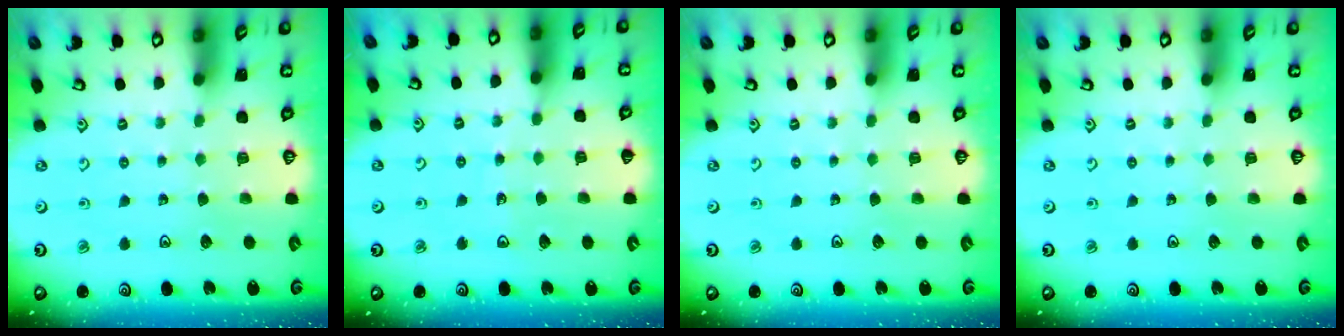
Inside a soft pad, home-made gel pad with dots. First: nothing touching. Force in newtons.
{"total": 2.5, "press": 2.5, "slide": 0.2}
{"total": 0.0}
{"total": 0.0}